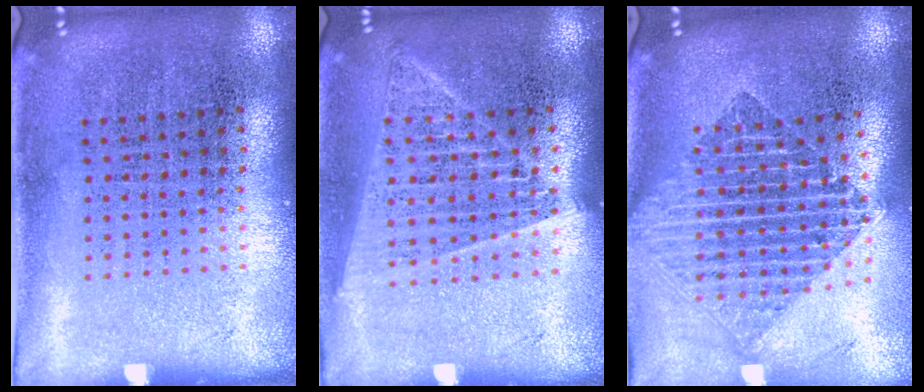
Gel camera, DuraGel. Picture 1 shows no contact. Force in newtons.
{"total": 1.4, "press": 1.3, "slide": 0.5}
{"total": 2.2, "press": 1.7, "slide": 1.3}